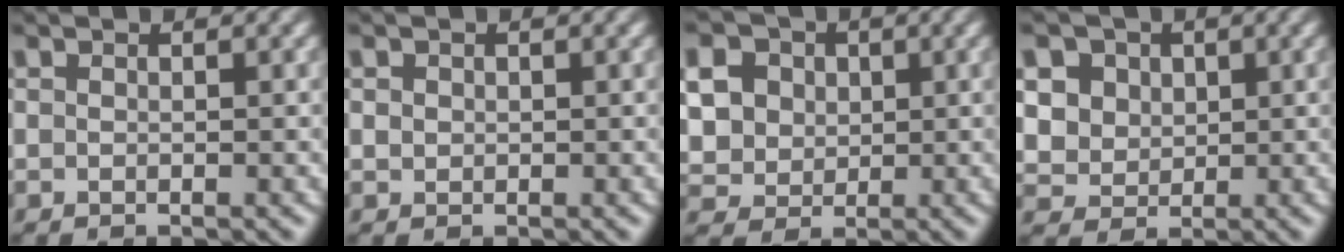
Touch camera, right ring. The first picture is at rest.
{"total": 0.5, "force": [0.2, 0.4, 0.3], "torque": [-0.006, -0.006, 0.010]}
{"total": 9.1, "force": [1.7, 8.0, 4.0], "torque": [-0.091, -0.018, 0.029]}
{"total": 8.6, "force": [1.7, 7.7, 3.5], "torque": [-0.088, -0.019, 0.030]}